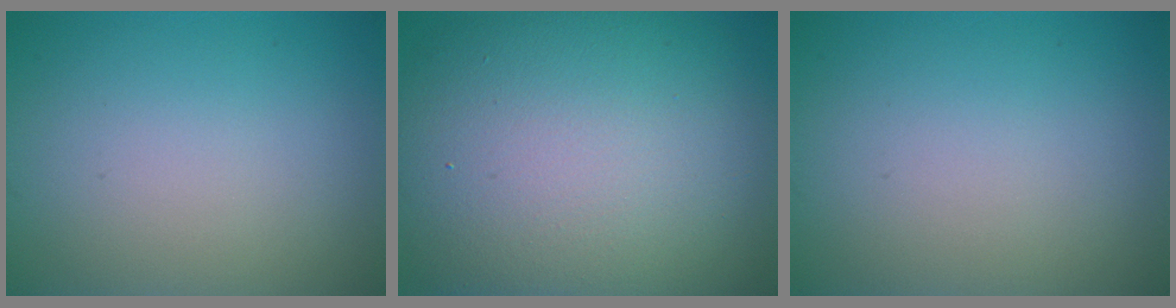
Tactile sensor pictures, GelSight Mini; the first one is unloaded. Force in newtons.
{"total": 15.6, "press": 15.6, "slide": 0.6}
{"total": 0.0}